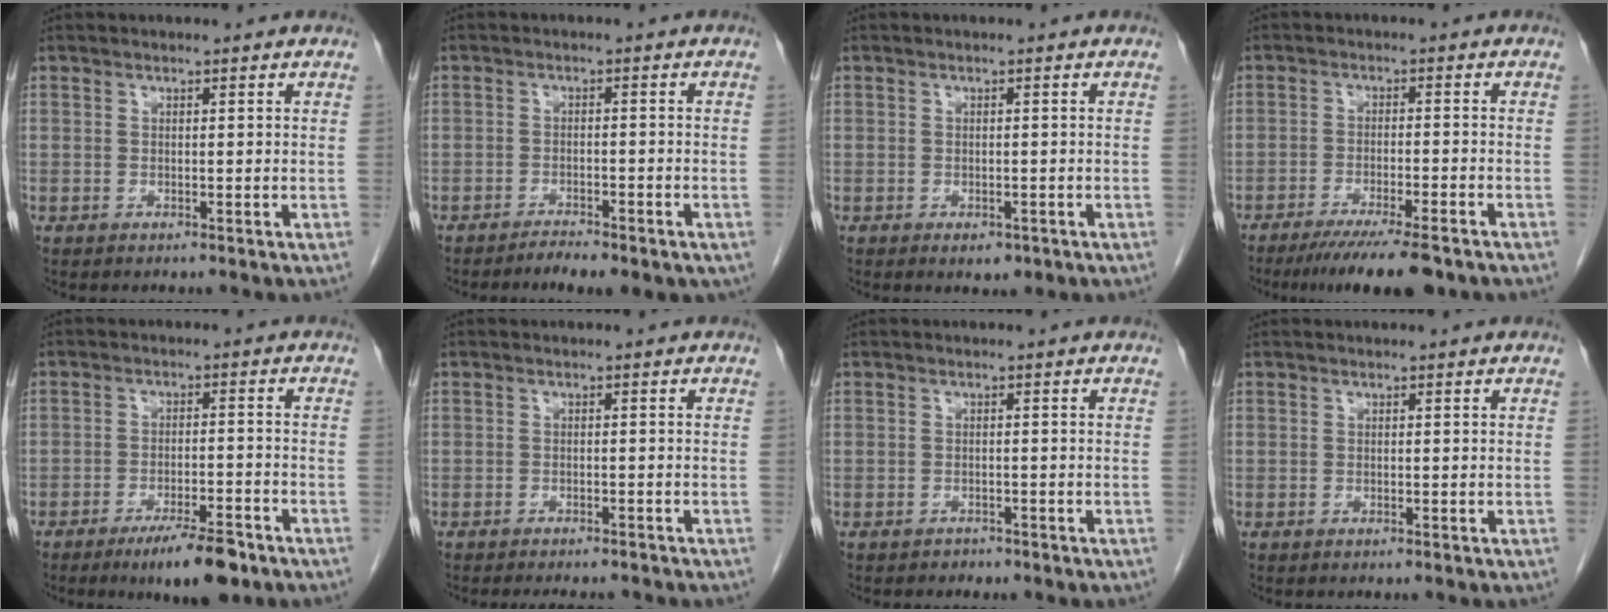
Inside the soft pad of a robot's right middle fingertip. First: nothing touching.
{"total": 5.9, "force": [-4.4, 2.2, 3.3], "torque": [-0.047, 0.003, -0.059]}
{"total": 2.2, "force": [-1.2, 1.2, 1.4], "torque": [-0.017, 0.000, -0.007]}
{"total": 10.8, "force": [-8.4, 1.0, 6.7], "torque": [-0.093, -0.021, -0.129]}
{"total": 7.9, "force": [-5.4, 1.7, 5.4], "torque": [-0.083, -0.007, -0.082]}
{"total": 6.2, "force": [-5.7, 1.5, 2.0], "torque": [-0.022, -0.004, -0.069]}
{"total": 1.5, "force": [-1.3, 0.7, 0.1], "torque": [-0.009, 0.001, -0.018]}
{"total": 0.0}